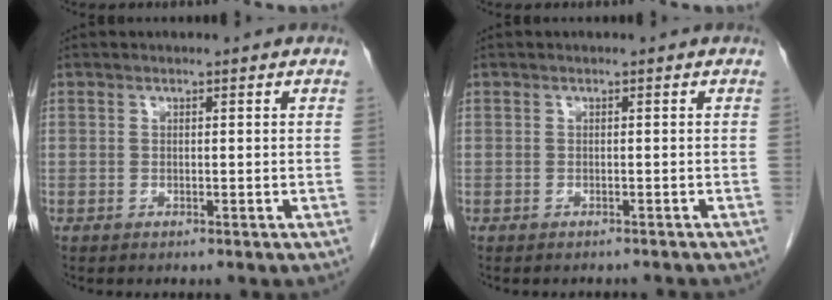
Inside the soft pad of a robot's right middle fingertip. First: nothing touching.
{"total": 2.5, "force": [-2.5, 0.4, 0.4], "torque": [-0.010, -0.005, -0.028]}